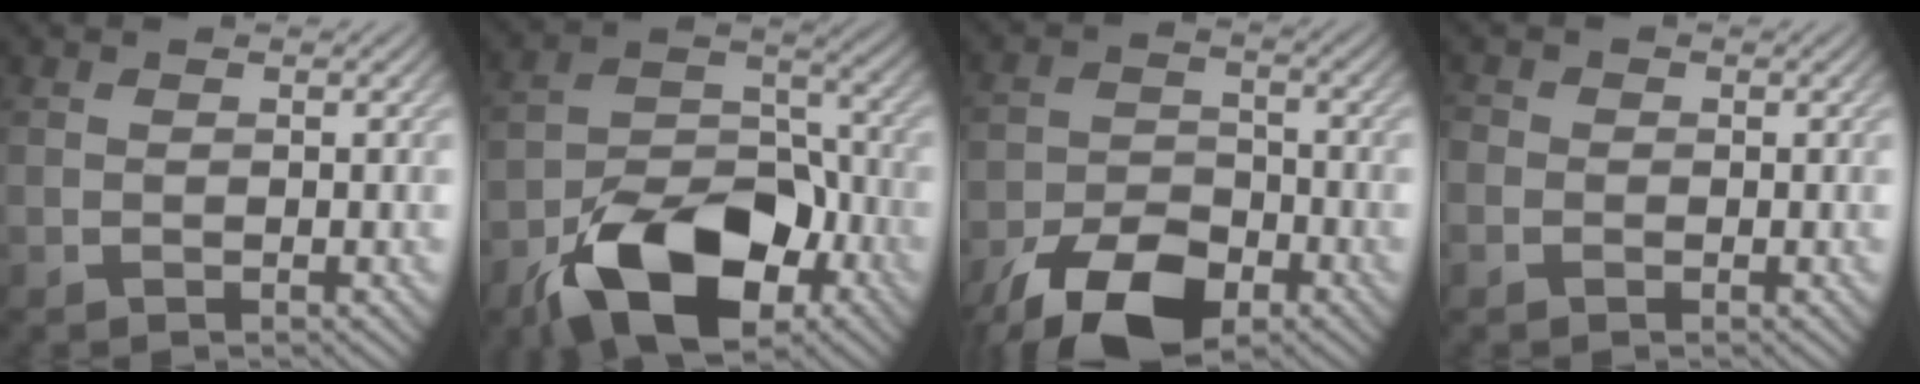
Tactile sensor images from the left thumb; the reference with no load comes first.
{"total": 14.6, "force": [-8.3, 7.8, 9.2], "torque": [-0.174, -0.015, -0.153]}
{"total": 11.7, "force": [-7.6, 5.7, 6.7], "torque": [-0.137, -0.022, -0.138]}
{"total": 1.7, "force": [-0.6, 1.5, 0.4], "torque": [-0.004, 0.003, -0.019]}